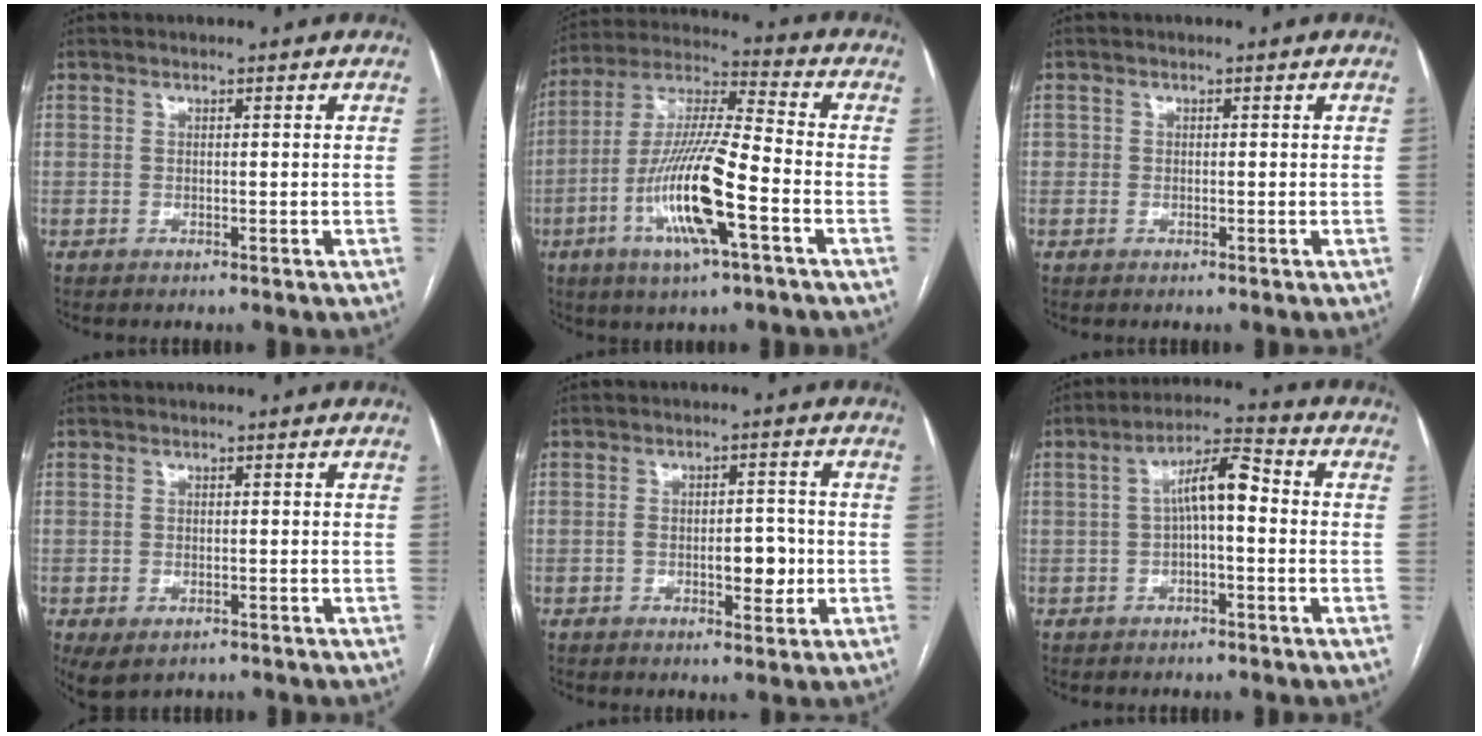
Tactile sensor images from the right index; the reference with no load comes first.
{"total": 15.8, "force": [-5.4, 1.5, 14.8], "torque": [-0.297, -0.008, -0.101]}
{"total": 0.6, "force": [0.0, 0.6, 0.1], "torque": [0.002, 0.003, -0.002]}
{"total": 0.8, "force": [-0.5, 0.3, 0.5], "torque": [-0.009, -0.001, -0.006]}
{"total": 5.4, "force": [-1.2, 2.3, 4.8], "torque": [-0.068, 0.006, -0.012]}
{"total": 7.2, "force": [0.1, 1.9, 7.0], "torque": [-0.123, 0.032, -0.002]}